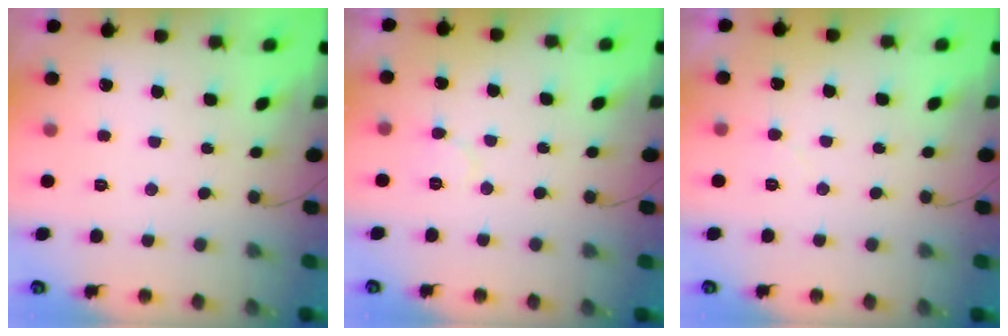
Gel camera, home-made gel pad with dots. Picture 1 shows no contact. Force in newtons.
{"total": 4.1, "press": 4.1, "slide": 0.5}
{"total": 3.8, "press": 3.8, "slide": 0.2}